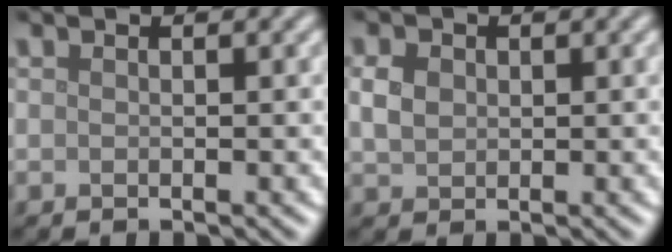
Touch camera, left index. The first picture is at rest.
{"total": 2.2, "force": [0.4, 1.8, 1.2], "torque": [-0.027, 0.002, 0.006]}